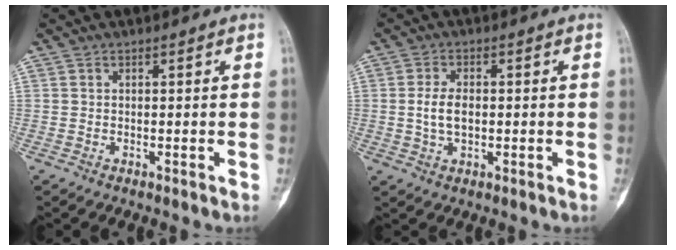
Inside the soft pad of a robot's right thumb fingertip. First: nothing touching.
{"total": 4.5, "force": [-0.1, 2.6, 3.7], "torque": [-0.073, 0.003, -0.002]}